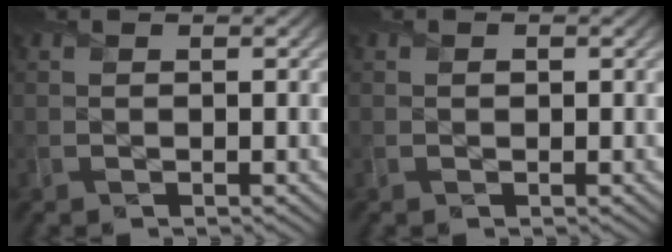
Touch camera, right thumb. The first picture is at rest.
{"total": 0.0}